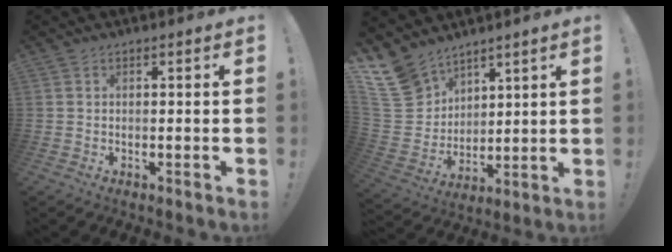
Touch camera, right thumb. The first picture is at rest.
{"total": 13.9, "force": [9.9, 8.8, 4.5], "torque": [-0.102, -0.066, 0.197]}